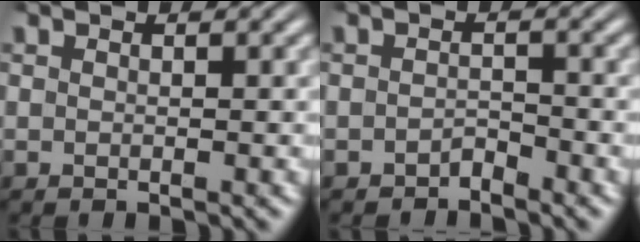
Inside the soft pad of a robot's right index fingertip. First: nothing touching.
{"total": 1.5, "force": [-1.4, 0.4, 0.1], "torque": [0.002, -0.005, -0.023]}